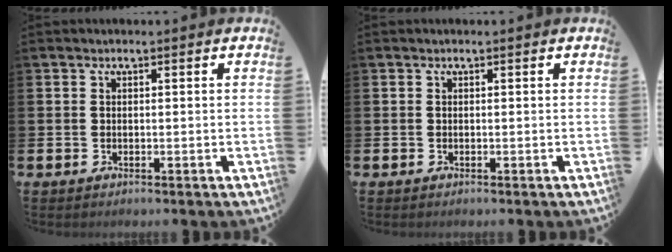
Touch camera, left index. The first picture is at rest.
{"total": 0.0}